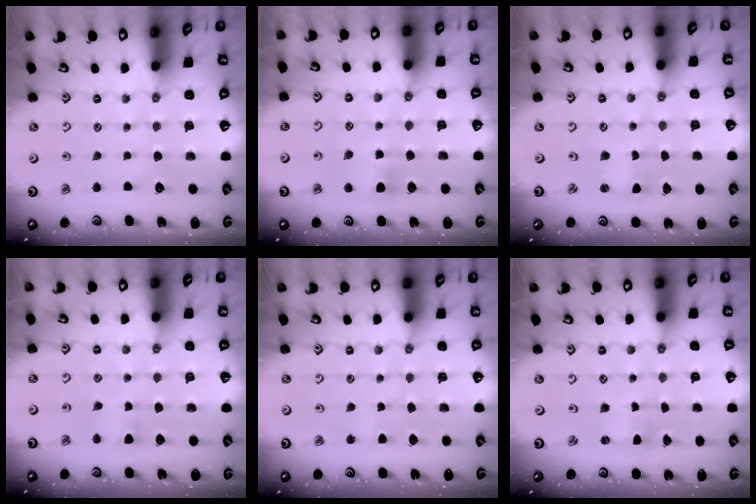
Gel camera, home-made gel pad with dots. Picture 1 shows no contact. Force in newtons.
{"total": 5.0, "press": 5.0, "slide": 0.9}
{"total": 0.6, "press": 0.6, "slide": 0.0}
{"total": 3.8, "press": 3.7, "slide": 0.6}
{"total": 1.5, "press": 1.5, "slide": 0.3}
{"total": 0.0}